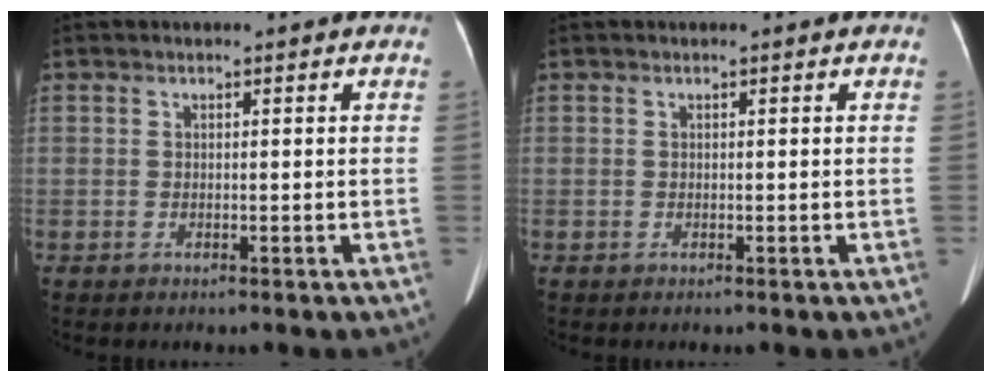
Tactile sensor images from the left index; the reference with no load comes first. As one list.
[{"total": 0.0}]